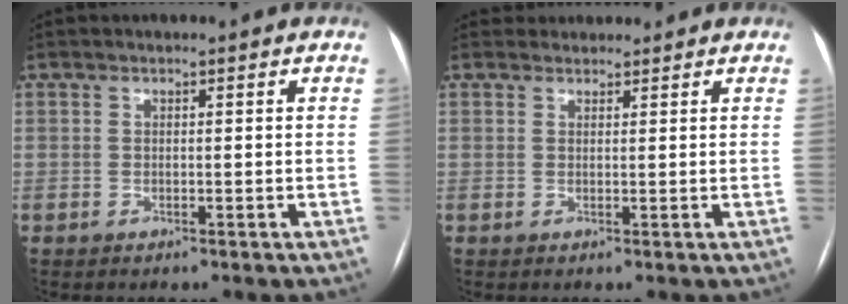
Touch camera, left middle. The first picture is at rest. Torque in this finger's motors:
{"motor_torque": [0.03, 0.00, -0.07, -0.01]}